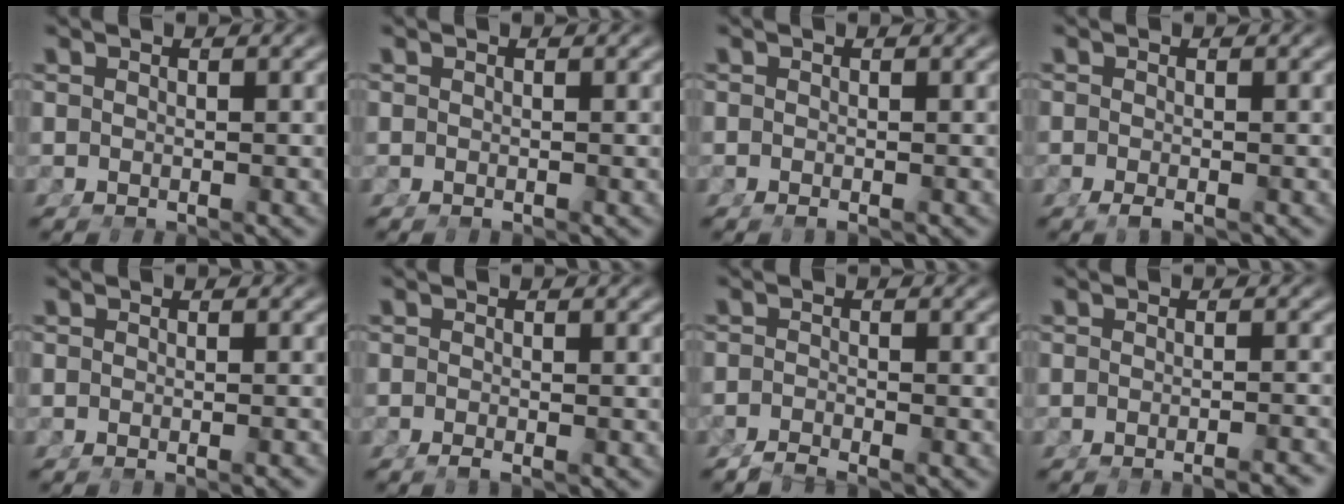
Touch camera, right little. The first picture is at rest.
{"total": 0.0}
{"total": 0.7, "force": [-0.6, 0.0, 0.4], "torque": [-0.004, -0.002, -0.009]}
{"total": 1.3, "force": [-1.0, 0.2, 0.7], "torque": [-0.012, -0.005, -0.016]}
{"total": 1.0, "force": [-0.8, 0.2, 0.6], "torque": [-0.008, 0.005, -0.016]}
{"total": 1.1, "force": [-1.0, -0.1, 0.5], "torque": [-0.004, -0.002, -0.018]}
{"total": 2.1, "force": [-2.1, 0.2, 0.2], "torque": [0.001, -0.010, -0.036]}
{"total": 2.1, "force": [-1.8, 0.2, 1.0], "torque": [-0.011, 0.004, -0.035]}